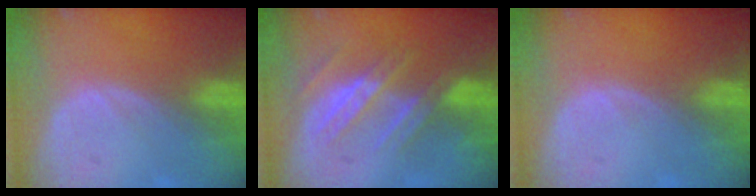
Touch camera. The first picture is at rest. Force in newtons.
{"total": 7.2, "press": 6.7, "slide": 2.7}
{"total": 0.0}